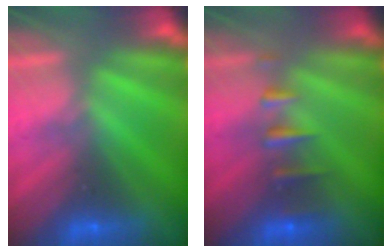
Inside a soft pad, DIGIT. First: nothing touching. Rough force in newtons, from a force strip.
{"total": 2.4}